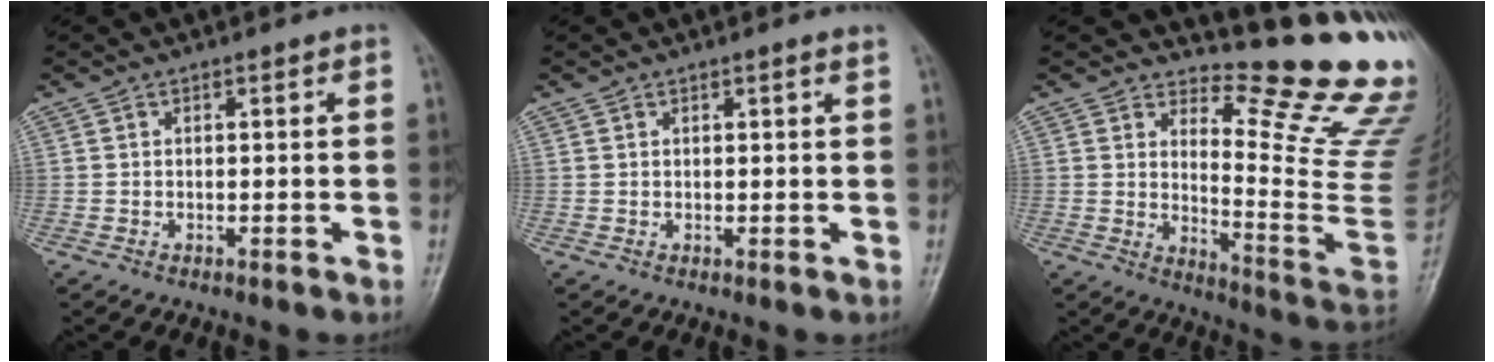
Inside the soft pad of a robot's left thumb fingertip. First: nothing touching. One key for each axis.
{"total": 0.8, "fx": 0.6, "fy": 0.2, "fz": 0.5, "tx": -0.005, "ty": -0.001, "tz": 0.006}
{"total": 16.7, "fx": 13.4, "fy": 2.2, "fz": 9.7, "tx": -0.105, "ty": -0.176, "tz": 0.175}